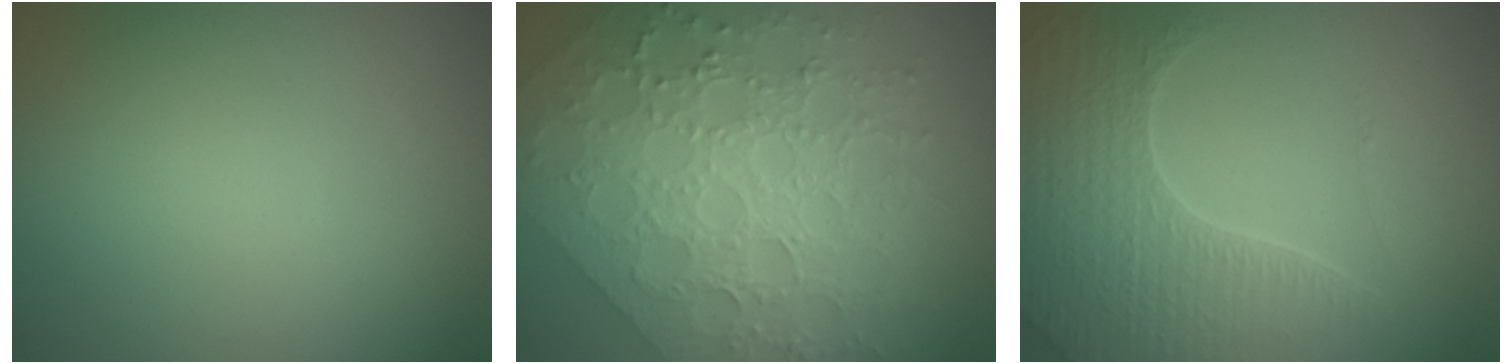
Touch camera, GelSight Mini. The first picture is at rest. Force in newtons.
{"total": 8.4, "press": 6.1, "slide": 5.7}
{"total": 5.8, "press": 4.7, "slide": 3.3}